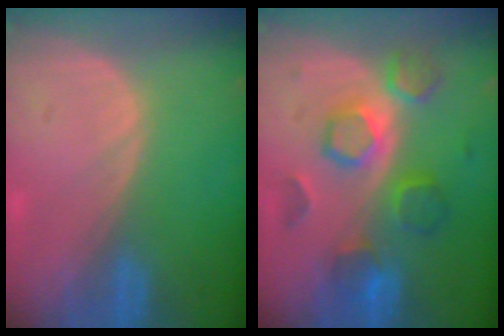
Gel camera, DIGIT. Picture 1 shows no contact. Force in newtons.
{"total": 8.3, "press": 8.1, "slide": 2.0}